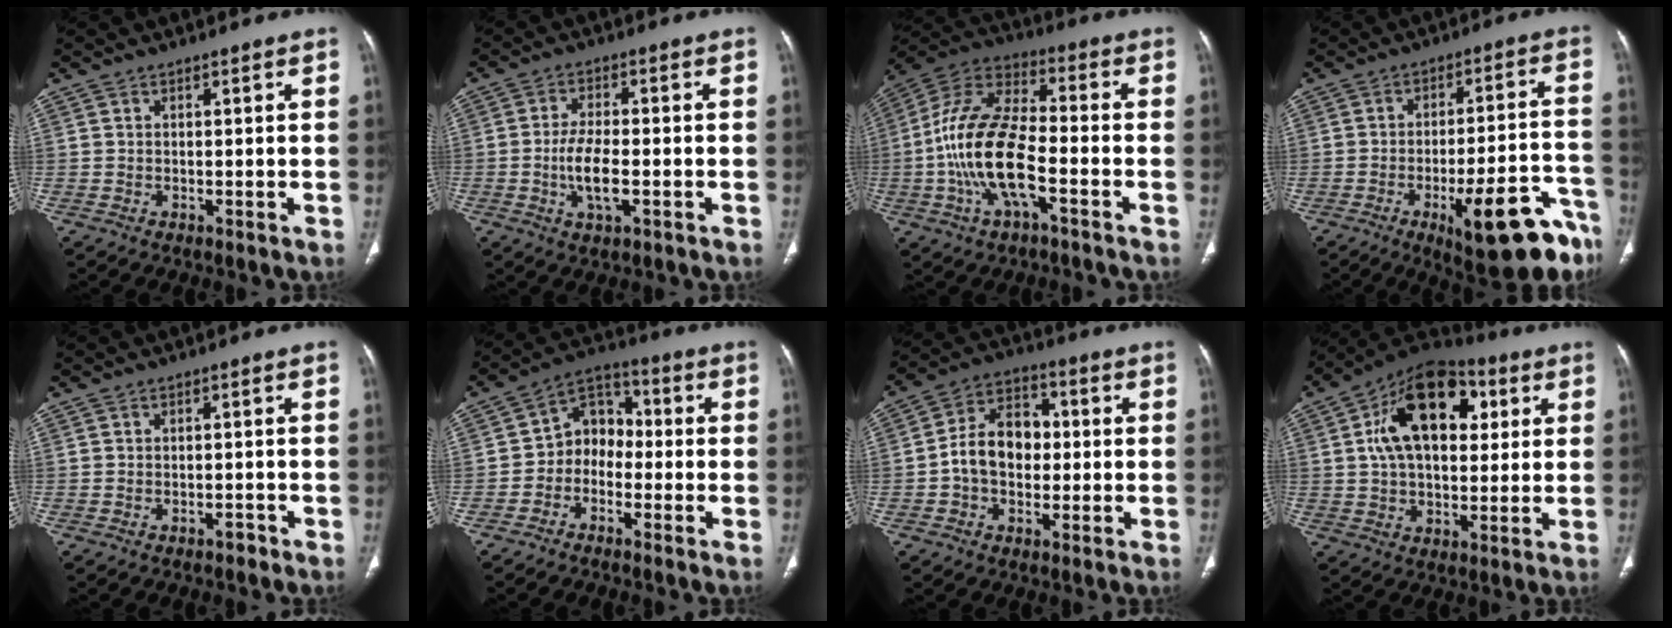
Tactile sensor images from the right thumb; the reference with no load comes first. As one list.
[{"total": 6.8, "force": [-1.7, 2.7, 5.9], "torque": [-0.117, 0.006, -0.031]}, {"total": 17.1, "force": [-4.3, 7.2, 14.9], "torque": [-0.299, 0.037, -0.085]}, {"total": 19.9, "force": [-10.6, 5.5, 15.9], "torque": [-0.145, 0.068, -0.138]}, {"total": 1.2, "force": [-1.0, 0.6, 0.3], "torque": [-0.002, 0.008, -0.014]}, {"total": 7.9, "force": [-1.9, 6.4, 4.1], "torque": [-0.033, 0.039, -0.054]}, {"total": 11.1, "force": [-0.5, 8.2, 7.5], "torque": [-0.108, 0.032, -0.020]}, {"total": 19.0, "force": [5.2, 11.5, 14.2], "torque": [-0.198, 0.009, 0.075]}]